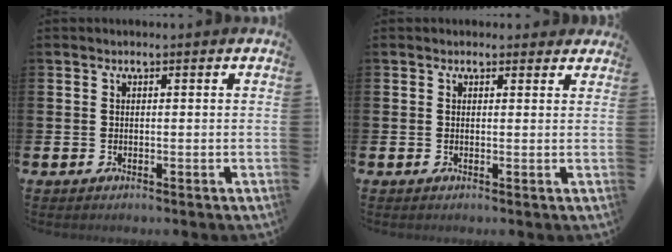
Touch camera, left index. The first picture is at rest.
{"total": 1.1, "force": [0.8, 0.7, 0.1], "torque": [0.003, 0.006, 0.012]}